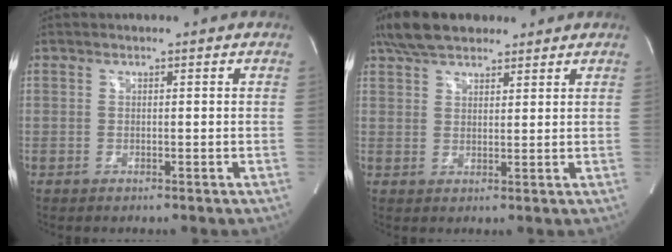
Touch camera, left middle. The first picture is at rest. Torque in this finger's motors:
{"motor_torque": [0.72, -0.57, 0.01, 0.04]}